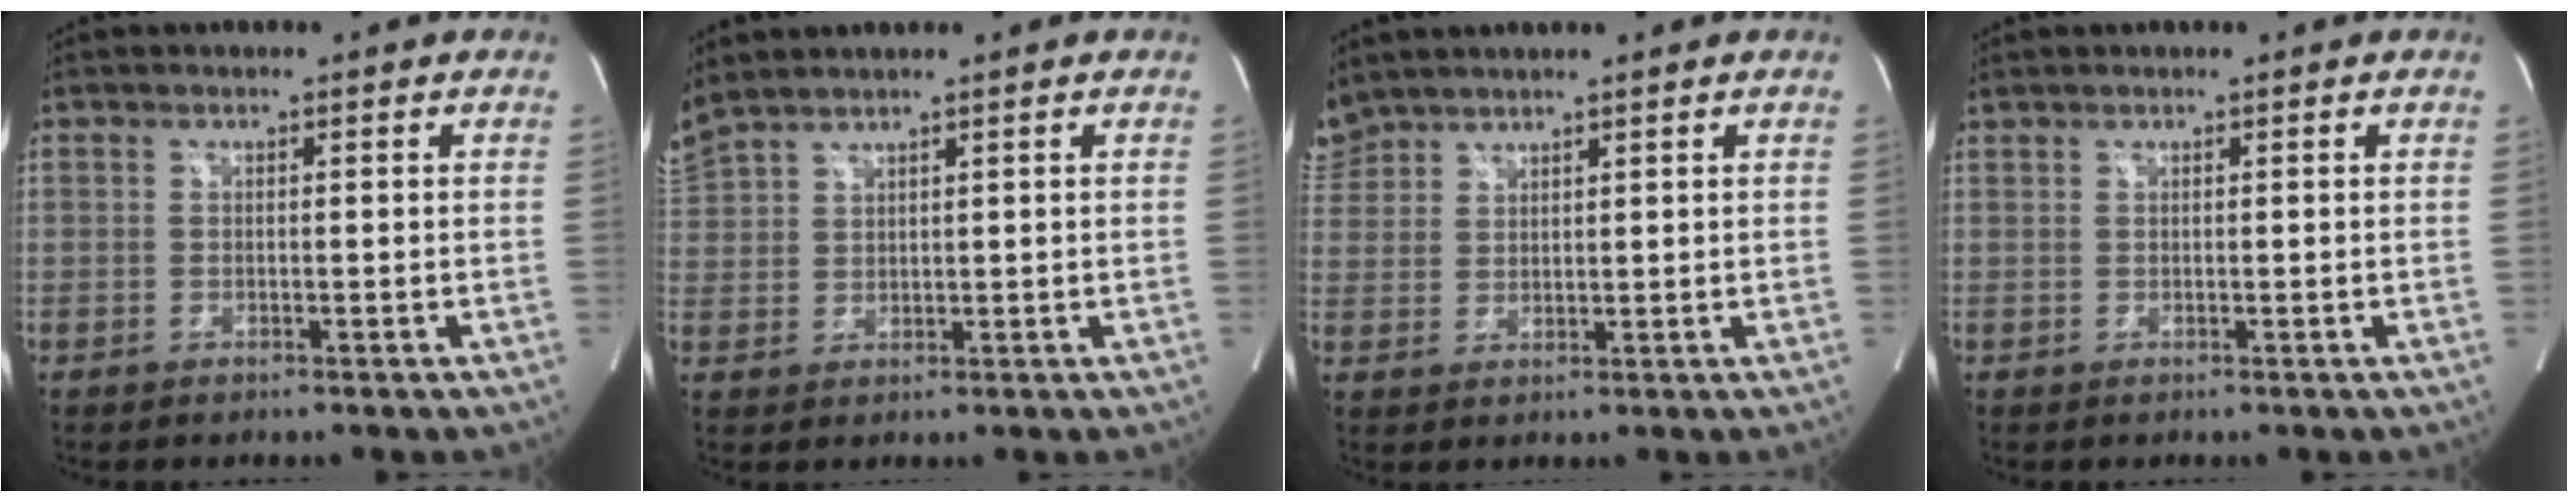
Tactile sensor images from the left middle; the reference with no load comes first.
{"total": 5.3, "force": [4.9, 0.1, 2.0], "torque": [-0.059, 0.020, 0.110]}
{"total": 4.6, "force": [4.4, 1.3, 0.2], "torque": [-0.011, 0.019, 0.094]}
{"total": 0.6, "force": [0.5, 0.0, 0.1], "torque": [-0.012, 0.008, 0.018]}